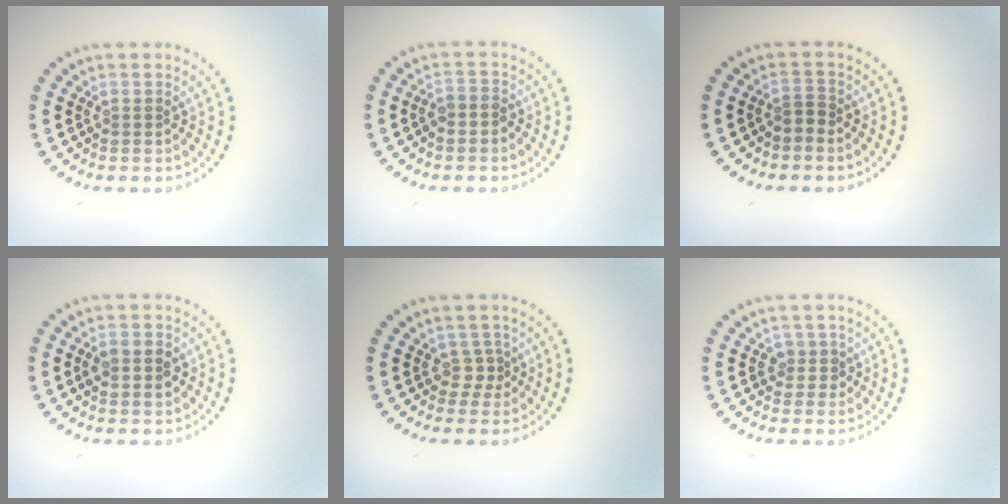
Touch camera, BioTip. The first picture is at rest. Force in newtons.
{"total": 1.5, "press": 1.3, "slide": 0.8}
{"total": 1.3, "press": 0.9, "slide": 0.9}
{"total": 2.8, "press": 2.8, "slide": 0.1}
{"total": 1.4, "press": 0.9, "slide": 1.1}
{"total": 1.5, "press": 1.3, "slide": 0.8}